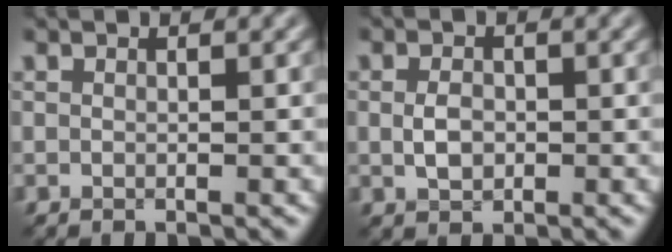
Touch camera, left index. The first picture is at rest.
{"total": 2.0, "force": [-0.2, 1.4, 1.4], "torque": [-0.033, -0.001, -0.006]}